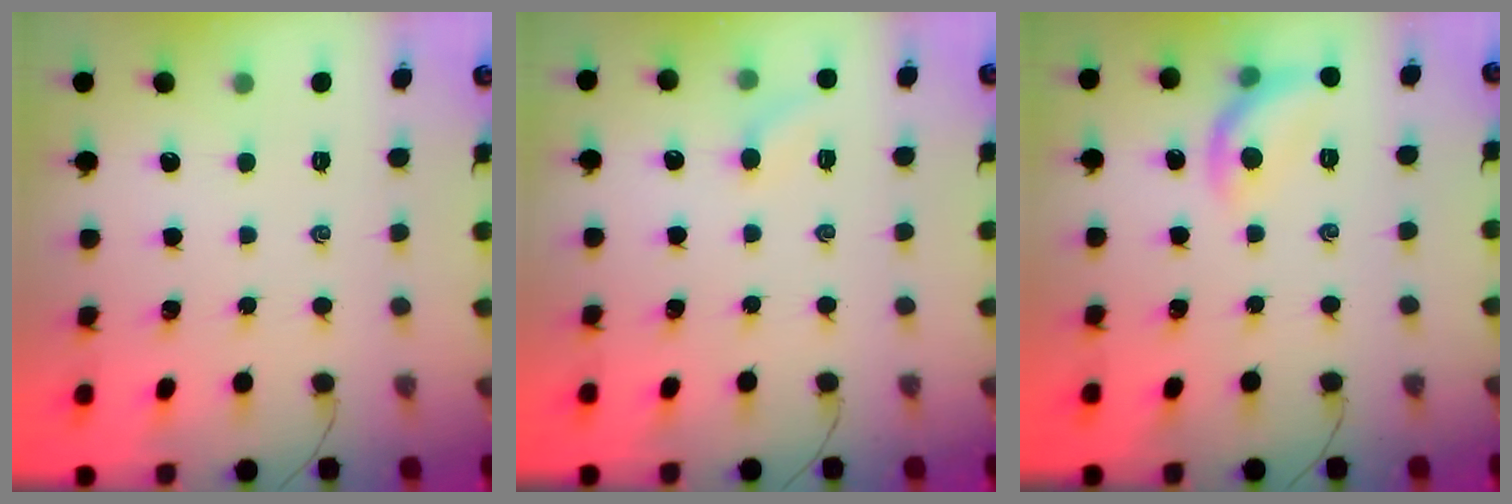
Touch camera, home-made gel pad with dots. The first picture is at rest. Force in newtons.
{"total": 5.1, "press": 5.0, "slide": 1.4}
{"total": 9.6, "press": 9.6, "slide": 0.4}